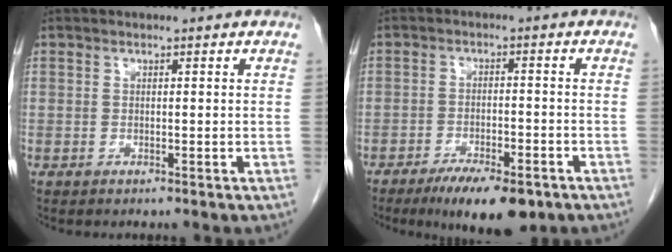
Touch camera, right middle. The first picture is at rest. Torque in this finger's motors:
{"motor_torque": [1.23, -0.91, 0.17, 0.08]}